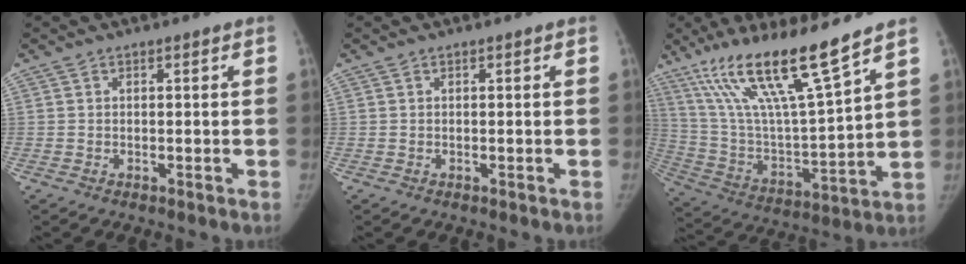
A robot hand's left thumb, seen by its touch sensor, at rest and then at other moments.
{"total": 0.0}
{"total": 20.2, "force": [13.5, 2.1, 14.8], "torque": [-0.258, -0.062, 0.255]}